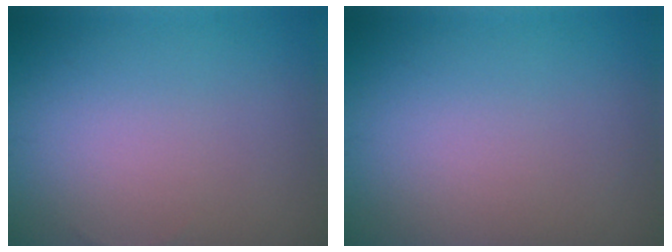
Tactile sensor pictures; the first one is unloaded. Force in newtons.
{"total": 0.0}